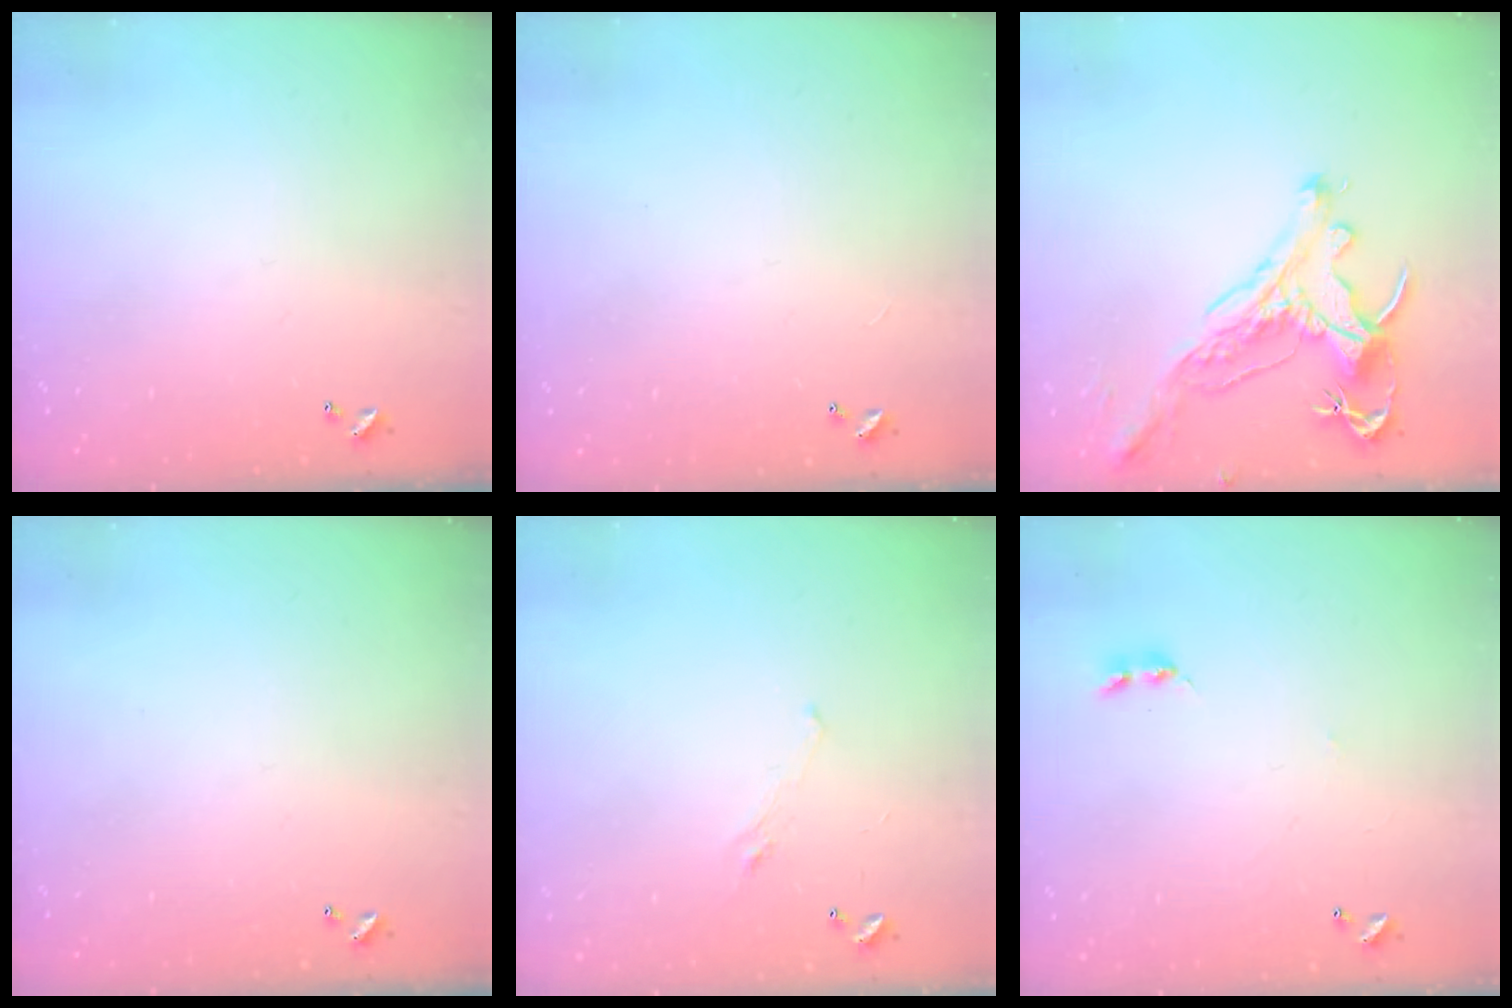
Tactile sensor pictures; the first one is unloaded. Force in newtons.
{"total": 2.8, "press": 2.8, "slide": 0.3}
{"total": 1.2, "press": 0.9, "slide": 0.9}
{"total": 0.0}
{"total": 0.8, "press": 0.1, "slide": 0.8}
{"total": 1.6, "press": 1.6, "slide": 0.4}